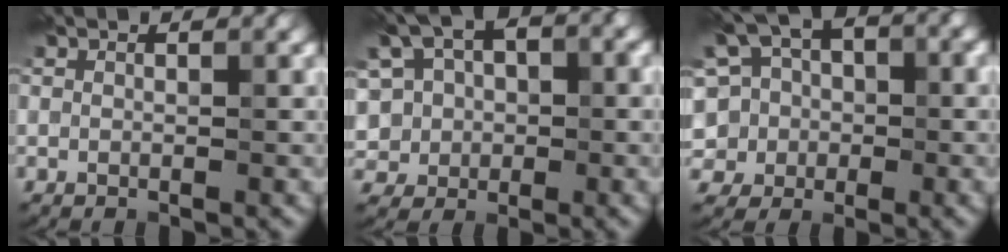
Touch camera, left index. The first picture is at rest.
{"total": 9.0, "force": [1.7, 6.9, 5.6], "torque": [-0.104, 0.027, 0.012]}
{"total": 9.3, "force": [0.4, 7.7, 5.2], "torque": [-0.097, 0.033, -0.028]}